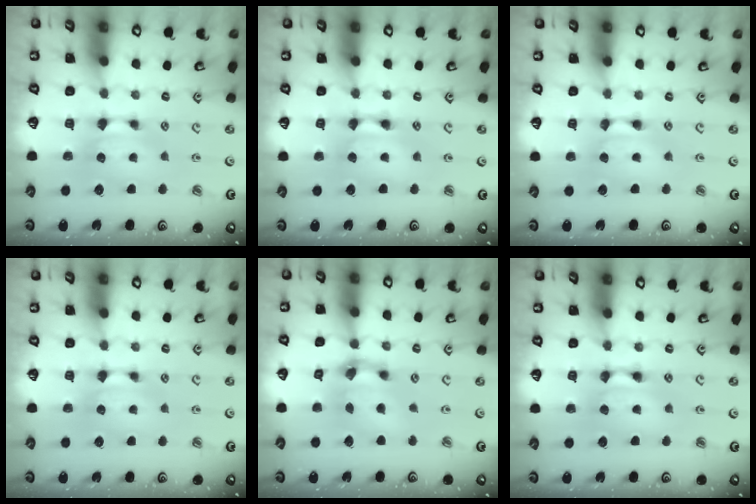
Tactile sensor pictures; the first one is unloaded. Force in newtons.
{"total": 1.7, "press": 1.7, "slide": 0.1}
{"total": 1.6, "press": 1.6, "slide": 0.2}
{"total": 0.0}
{"total": 5.3, "press": 4.9, "slide": 2.0}
{"total": 2.1, "press": 2.1, "slide": 0.0}